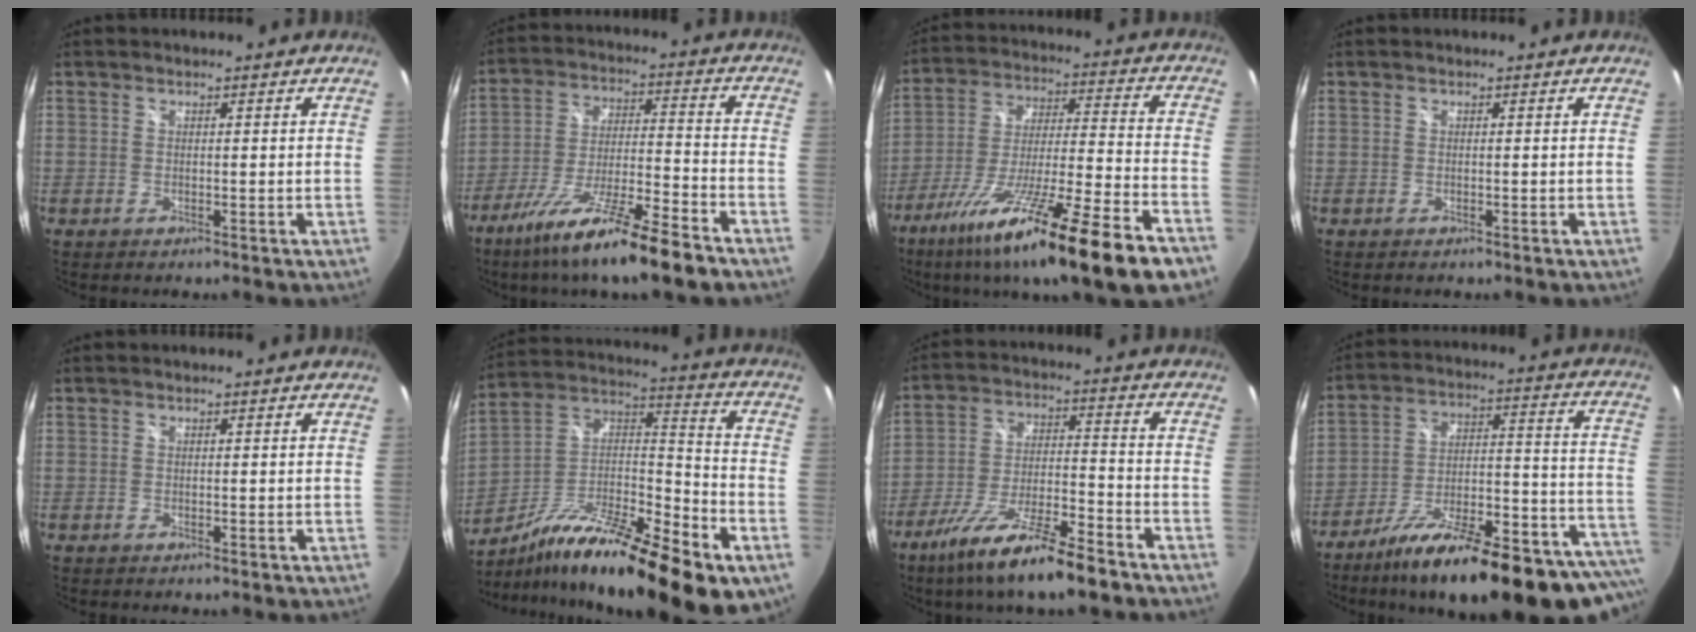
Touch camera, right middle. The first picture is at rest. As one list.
[{"total": 17.4, "force": [-12.9, 1.3, 11.6], "torque": [-0.223, -0.032, -0.221]}, {"total": 23.4, "force": [-15.6, 1.1, 17.5], "torque": [-0.304, -0.063, -0.256]}, {"total": 0.0}, {"total": 0.0}, {"total": 27.6, "force": [-15.9, 7.6, 21.2], "torque": [-0.342, -0.018, -0.262]}, {"total": 15.7, "force": [-11.7, 2.2, 10.2], "torque": [-0.202, -0.029, -0.204]}, {"total": 29.5, "force": [-22.0, 7.6, 18.2], "torque": [-0.238, -0.027, -0.312]}]